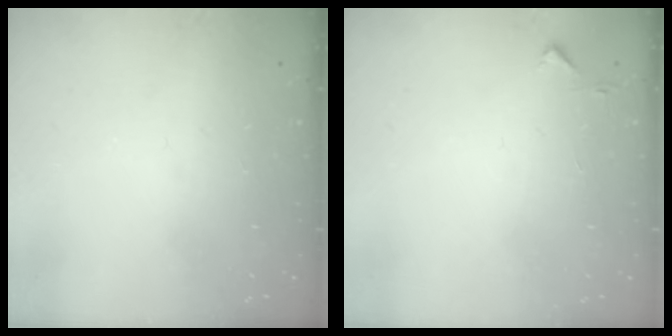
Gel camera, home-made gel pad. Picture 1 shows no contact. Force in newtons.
{"total": 3.1, "press": 3.0, "slide": 0.3}